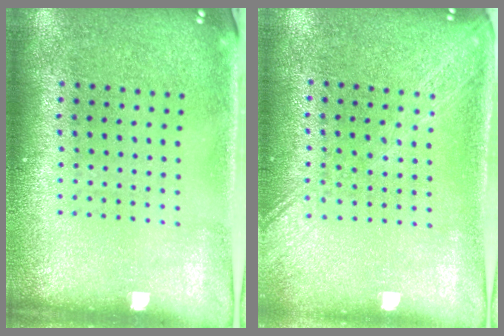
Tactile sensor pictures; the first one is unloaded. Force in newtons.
{"total": 1.6, "press": 1.5, "slide": 0.6}